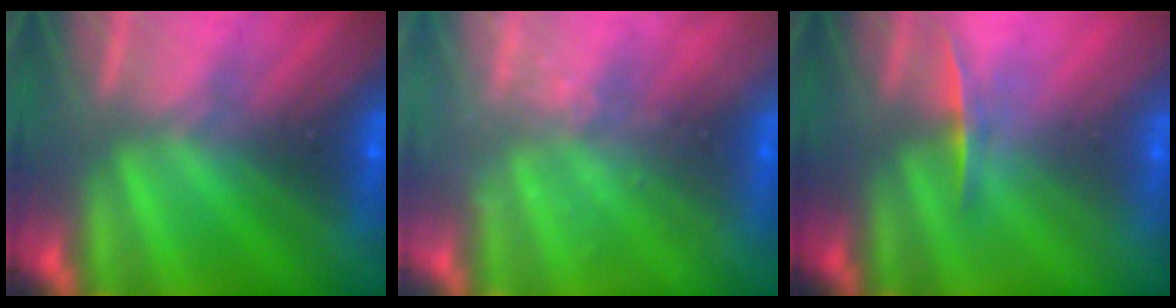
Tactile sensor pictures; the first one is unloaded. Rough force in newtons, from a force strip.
{"total": 2.1}
{"total": 1.1}